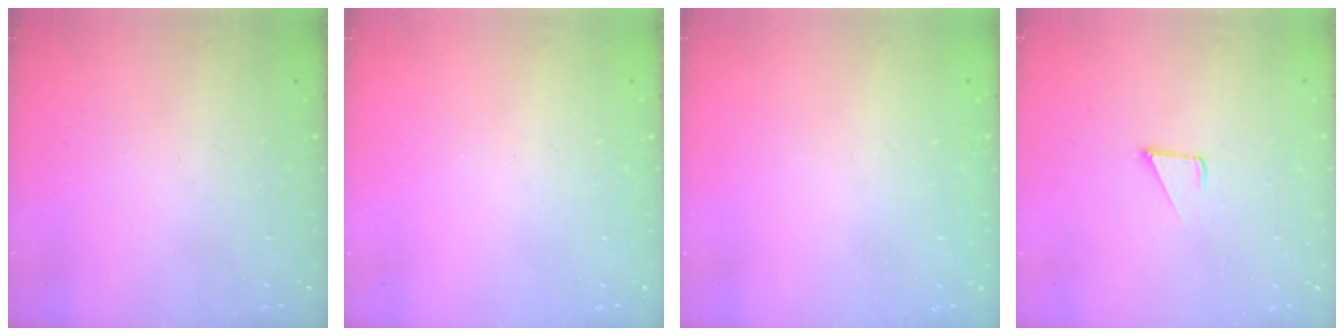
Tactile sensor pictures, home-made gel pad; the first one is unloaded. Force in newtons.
{"total": 0.0}
{"total": 1.6, "press": 1.5, "slide": 0.1}
{"total": 3.6, "press": 3.6, "slide": 0.3}